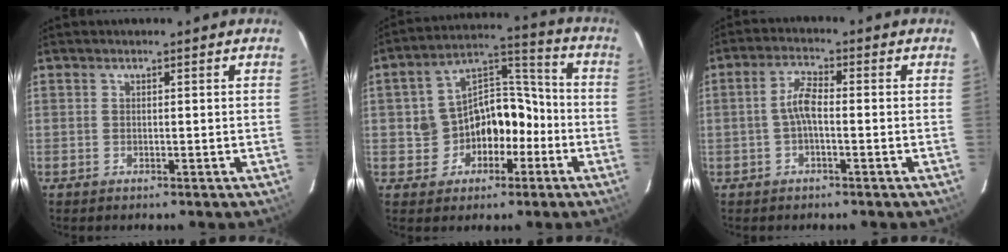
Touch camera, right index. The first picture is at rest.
{"total": 11.2, "force": [-3.8, 9.0, 5.4], "torque": [-0.107, 0.056, -0.045]}
{"total": 3.9, "force": [-0.9, 1.1, 3.7], "torque": [-0.078, 0.013, -0.019]}